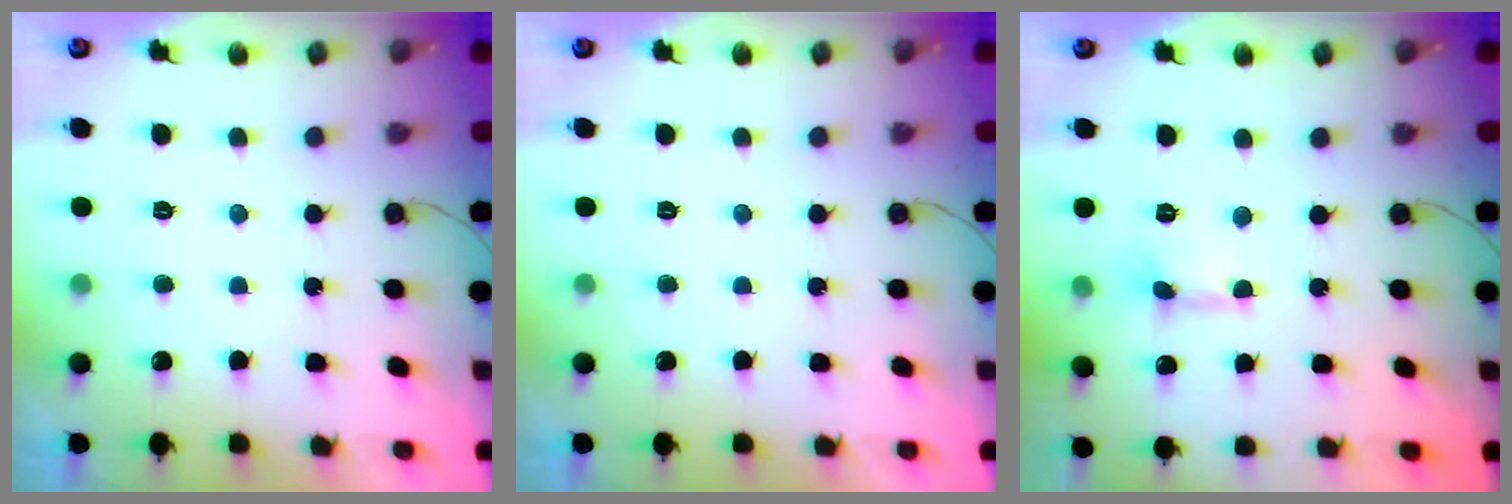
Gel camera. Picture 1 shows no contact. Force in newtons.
{"total": 0.0}
{"total": 0.0}